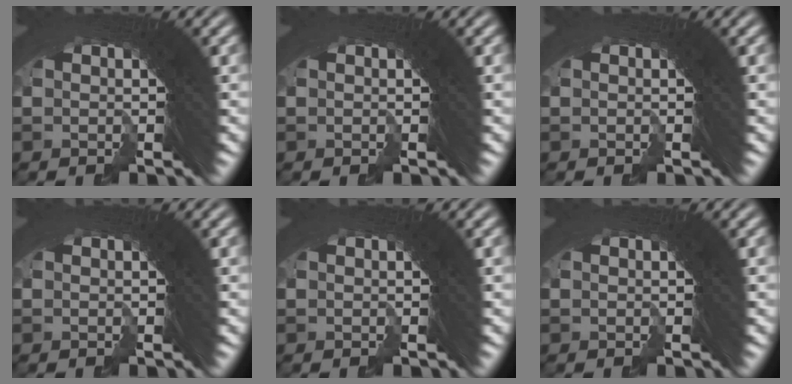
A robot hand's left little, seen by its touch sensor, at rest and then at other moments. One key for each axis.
{"total": 0.0}
{"total": 0.0}
{"total": 0.0}
{"total": 0.0}
{"total": 0.0}